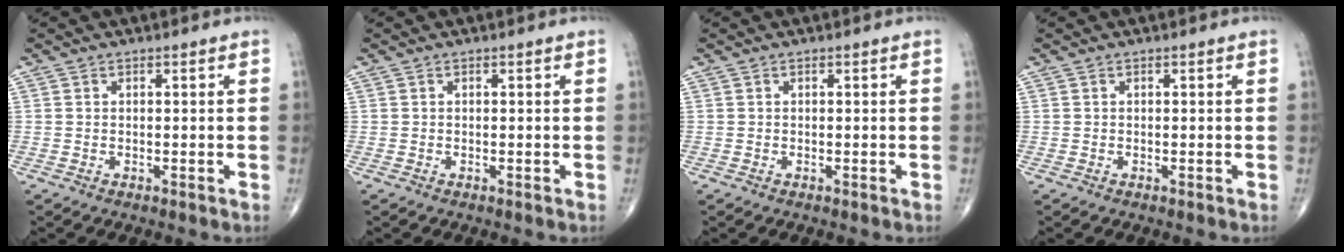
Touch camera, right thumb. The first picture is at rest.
{"total": 0.0}
{"total": 0.0}
{"total": 0.0}